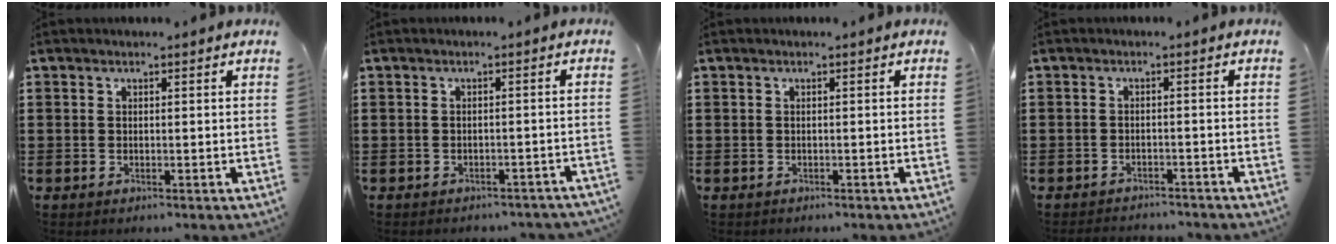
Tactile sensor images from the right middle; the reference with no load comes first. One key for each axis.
{"total": 1.5, "fx": -1.5, "fy": 0.3, "fz": 0.1, "tx": -0.007, "ty": 0.001, "tz": -0.031}
{"total": 0.0}
{"total": 1.9, "fx": -1.9, "fy": 0.1, "fz": -0.1, "tx": -0.006, "ty": -0.002, "tz": -0.041}